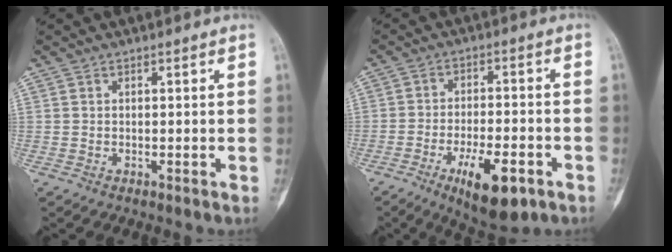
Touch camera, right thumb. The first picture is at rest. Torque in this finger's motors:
{"motor_torque": [3.27, 0.45, 1.31, -1.47, -0.02]}